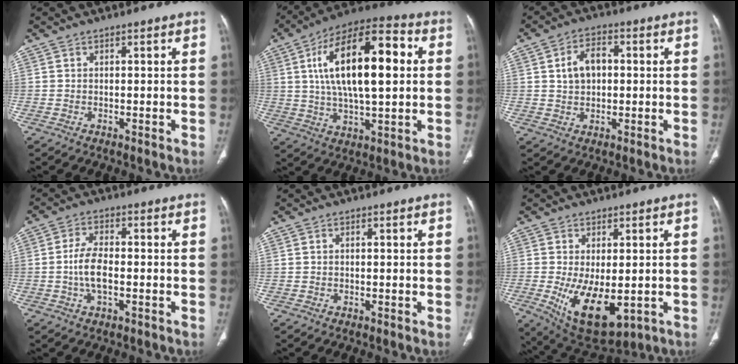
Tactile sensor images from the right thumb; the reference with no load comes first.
{"total": 21.6, "force": [3.8, 8.9, 19.3], "torque": [-0.316, 0.017, 0.057]}
{"total": 6.7, "force": [1.0, 4.6, 4.8], "torque": [-0.071, 0.013, 0.015]}
{"total": 6.1, "force": [-1.2, 2.9, 5.3], "torque": [-0.109, 0.011, -0.024]}
{"total": 0.0}
{"total": 12.5, "force": [-2.7, 6.2, 10.5], "torque": [-0.167, -0.021, -0.021]}